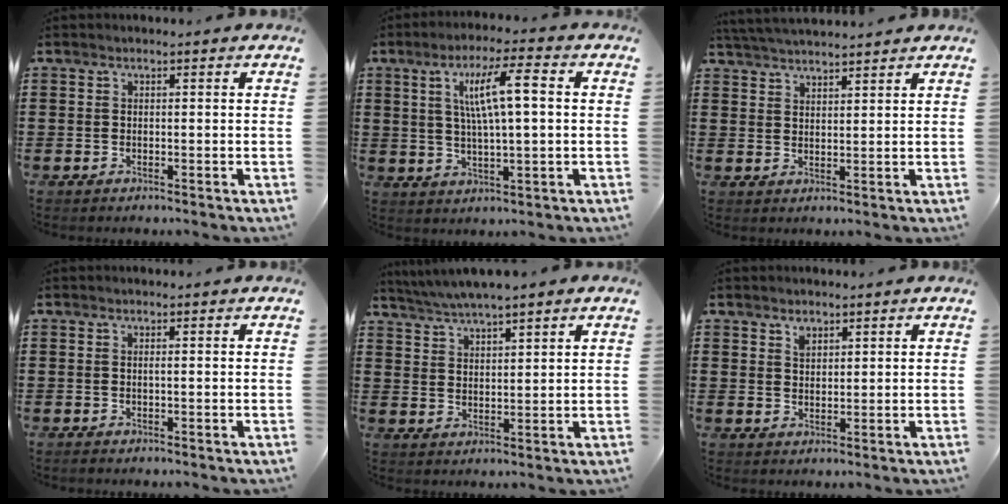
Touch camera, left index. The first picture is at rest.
{"total": 8.8, "force": [2.0, 1.5, 8.4], "torque": [-0.164, 0.008, 0.028]}
{"total": 3.5, "force": [3.5, -0.1, 0.5], "torque": [-0.021, -0.008, 0.065]}
{"total": 0.5, "force": [-0.2, -0.1, 0.5], "torque": [-0.009, -0.002, -0.004]}
{"total": 3.7, "force": [3.5, -0.2, 1.2], "torque": [-0.034, -0.011, 0.063]}
{"total": 2.5, "force": [1.9, 1.5, 0.7], "torque": [-0.009, -0.003, 0.035]}